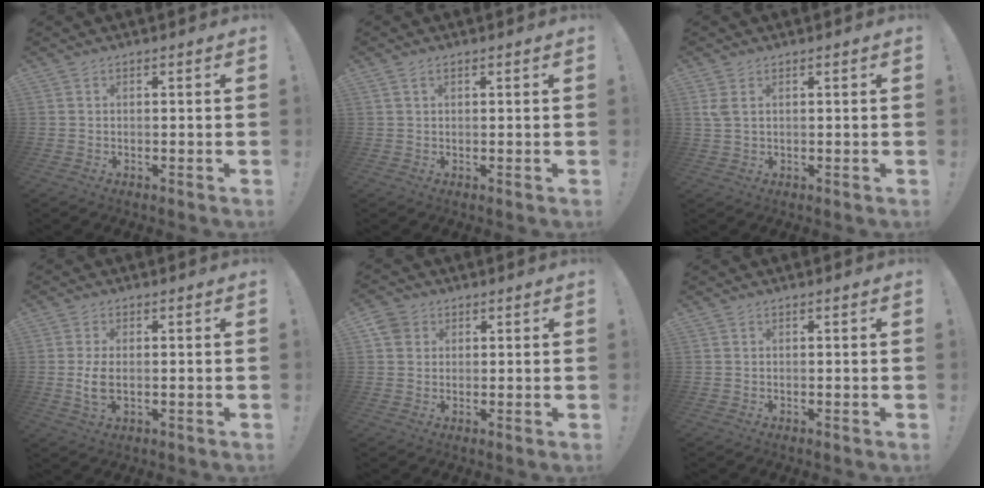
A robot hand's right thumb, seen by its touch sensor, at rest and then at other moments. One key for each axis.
{"total": 1.5, "fx": 0.8, "fy": 0.8, "fz": 1.1, "tx": -0.021, "ty": 0.002, "tz": 0.013}
{"total": 3.0, "fx": 1.3, "fy": 1.5, "fz": 2.3, "tx": -0.044, "ty": 0.002, "tz": 0.025}
{"total": 5.0, "fx": -0.5, "fy": 2.6, "fz": 4.3, "tx": -0.088, "ty": -0.002, "tz": -0.010}
{"total": 4.2, "fx": 1.8, "fy": 3.6, "fz": 1.2, "tx": -0.023, "ty": 0.003, "tz": 0.035}
{"total": 0.0}